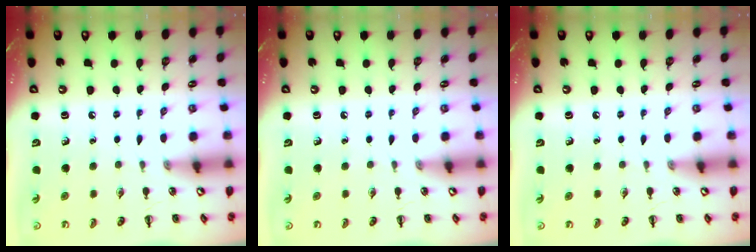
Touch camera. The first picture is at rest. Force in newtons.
{"total": 0.0}
{"total": 0.0}